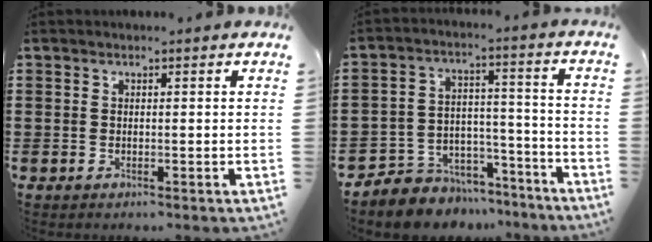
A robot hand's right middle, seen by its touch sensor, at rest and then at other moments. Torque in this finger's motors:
{"motor_torque": [2.14, 0.00, 0.32, 0.05]}